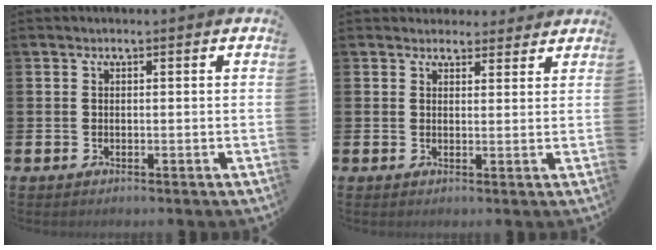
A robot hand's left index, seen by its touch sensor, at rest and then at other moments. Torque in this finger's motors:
{"motor_torque": [1.07, -1.06, 0.53, 0.01]}